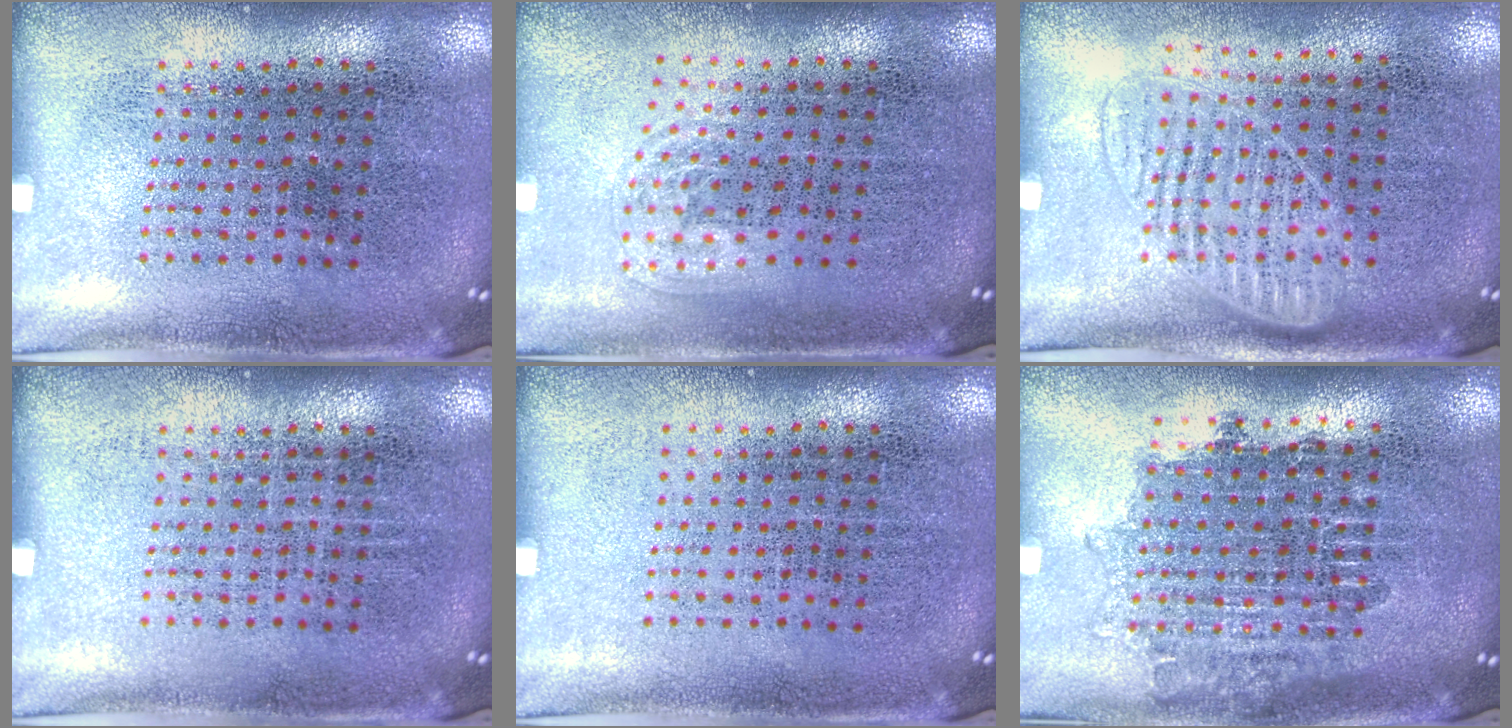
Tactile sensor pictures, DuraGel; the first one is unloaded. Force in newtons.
{"total": 0.9, "press": 0.6, "slide": 0.7}
{"total": 1.2, "press": 1.0, "slide": 0.6}
{"total": 0.0}
{"total": 0.0}
{"total": 1.7, "press": 1.4, "slide": 1.0}